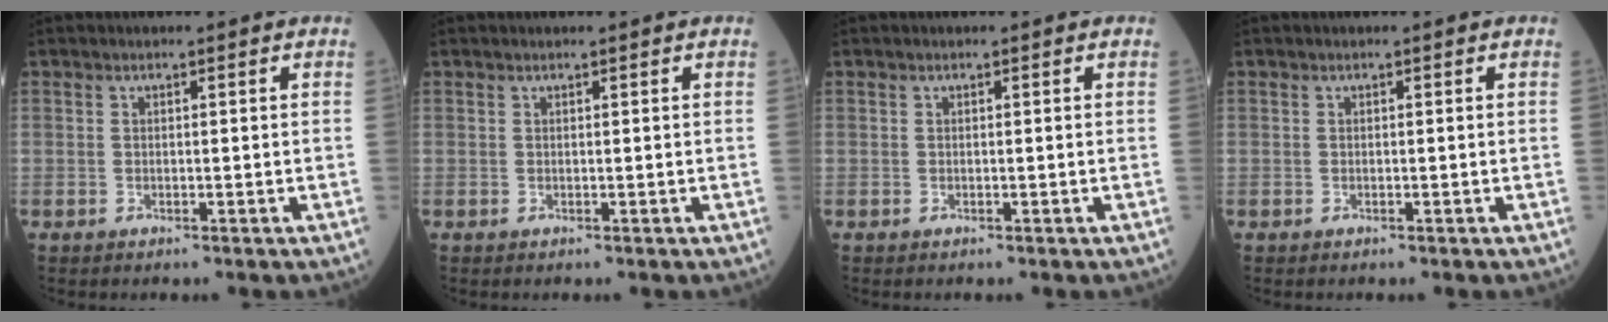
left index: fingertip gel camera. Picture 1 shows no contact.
{"total": 0.6, "force": [0.6, 0.0, 0.2], "torque": [-0.006, 0.003, 0.011]}
{"total": 0.0}
{"total": 0.0}